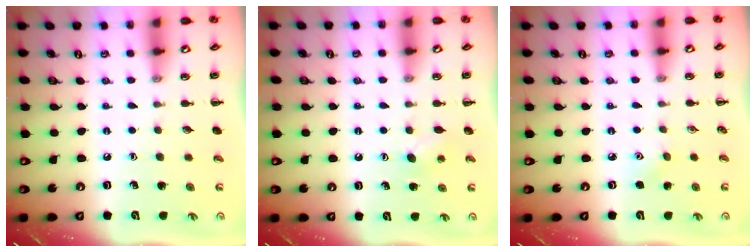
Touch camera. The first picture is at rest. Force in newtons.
{"total": 4.6, "press": 4.5, "slide": 1.2}
{"total": 4.0, "press": 3.8, "slide": 1.0}